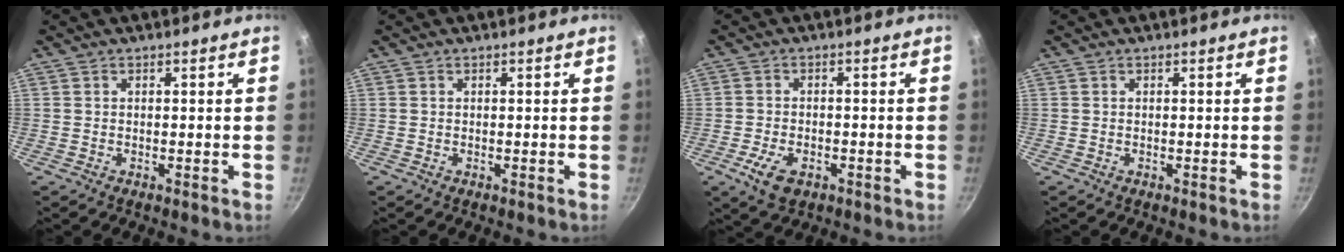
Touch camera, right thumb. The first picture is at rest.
{"total": 0.0}
{"total": 6.0, "force": [-2.6, 3.7, 4.0], "torque": [-0.074, 0.009, -0.041]}
{"total": 0.0}